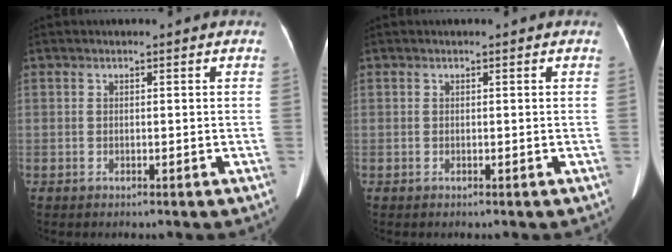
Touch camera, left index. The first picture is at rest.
{"total": 0.0}